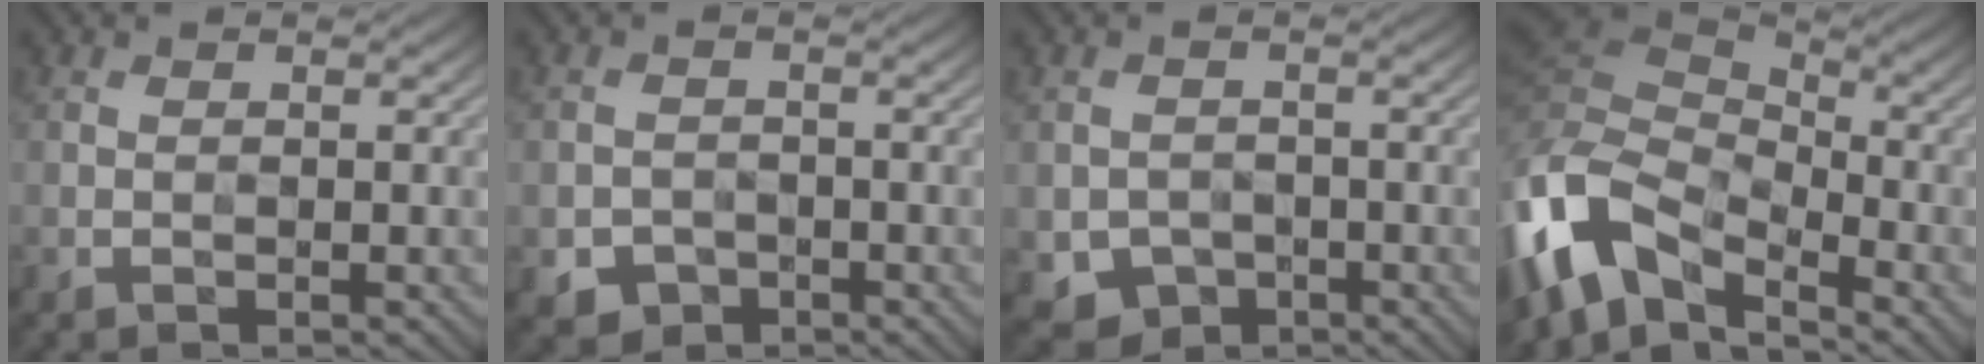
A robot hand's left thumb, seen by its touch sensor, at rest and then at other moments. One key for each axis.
{"total": 2.8, "fx": -1.6, "fy": 2.1, "fz": 0.9, "tx": -0.015, "ty": -0.007, "tz": -0.031}
{"total": 3.7, "fx": -1.7, "fy": 3.0, "fz": 1.4, "tx": -0.030, "ty": -0.014, "tz": -0.033}
{"total": 12.5, "fx": -5.8, "fy": 7.0, "fz": 8.5, "tx": -0.205, "ty": 0.000, "tz": -0.124}